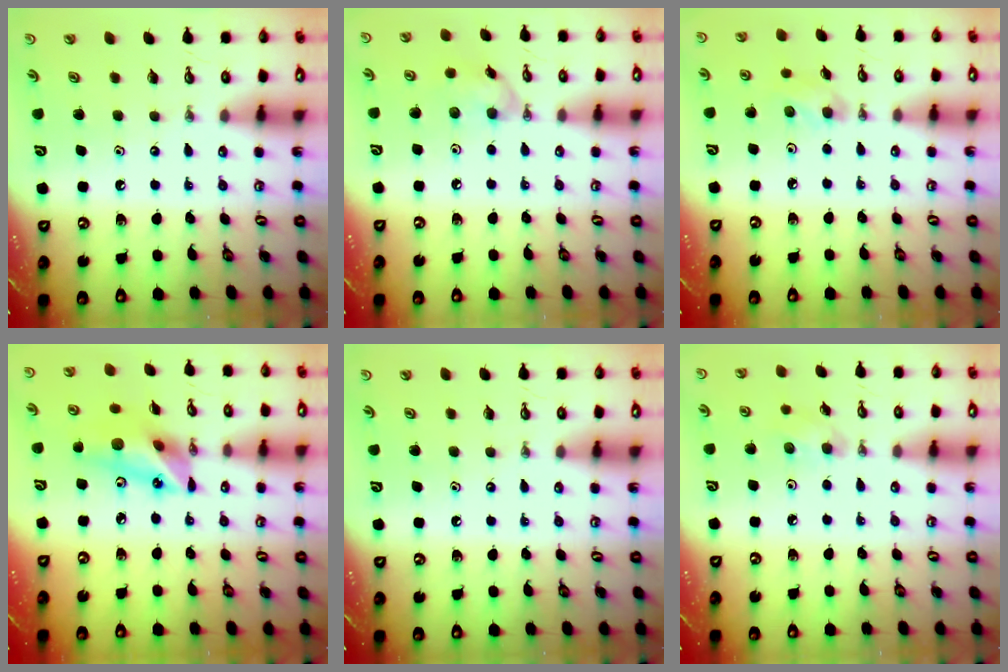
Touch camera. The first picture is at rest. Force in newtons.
{"total": 7.8, "press": 7.8, "slide": 0.8}
{"total": 4.7, "press": 4.4, "slide": 1.4}
{"total": 15.7, "press": 15.3, "slide": 3.7}
{"total": 0.0}
{"total": 6.6, "press": 5.5, "slide": 3.7}